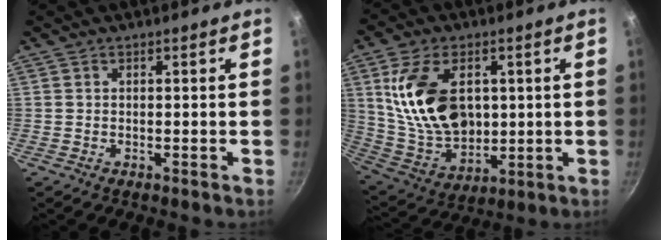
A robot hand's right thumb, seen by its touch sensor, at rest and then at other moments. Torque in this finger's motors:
{"motor_torque": [-0.69, 1.23, 1.47, 0.64, 0.20]}